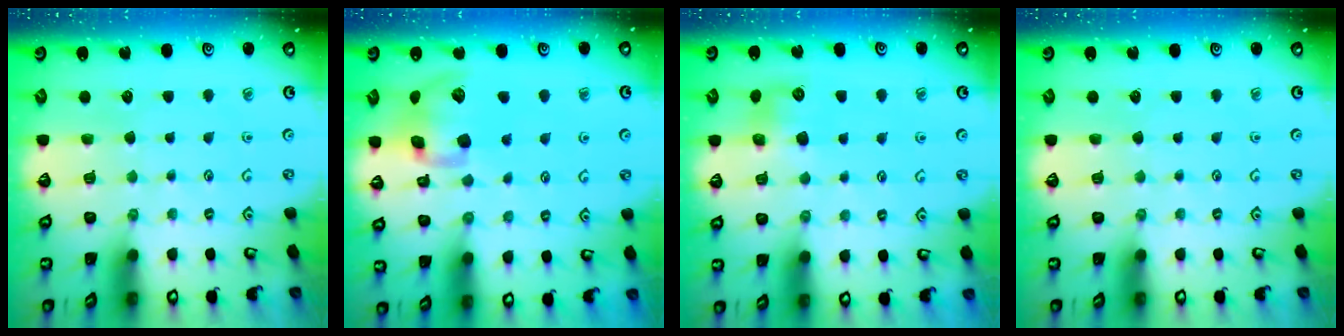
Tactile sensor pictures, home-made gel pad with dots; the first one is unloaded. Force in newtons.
{"total": 13.1, "press": 13.0, "slide": 2.0}
{"total": 8.3, "press": 8.3, "slide": 0.5}
{"total": 0.0}